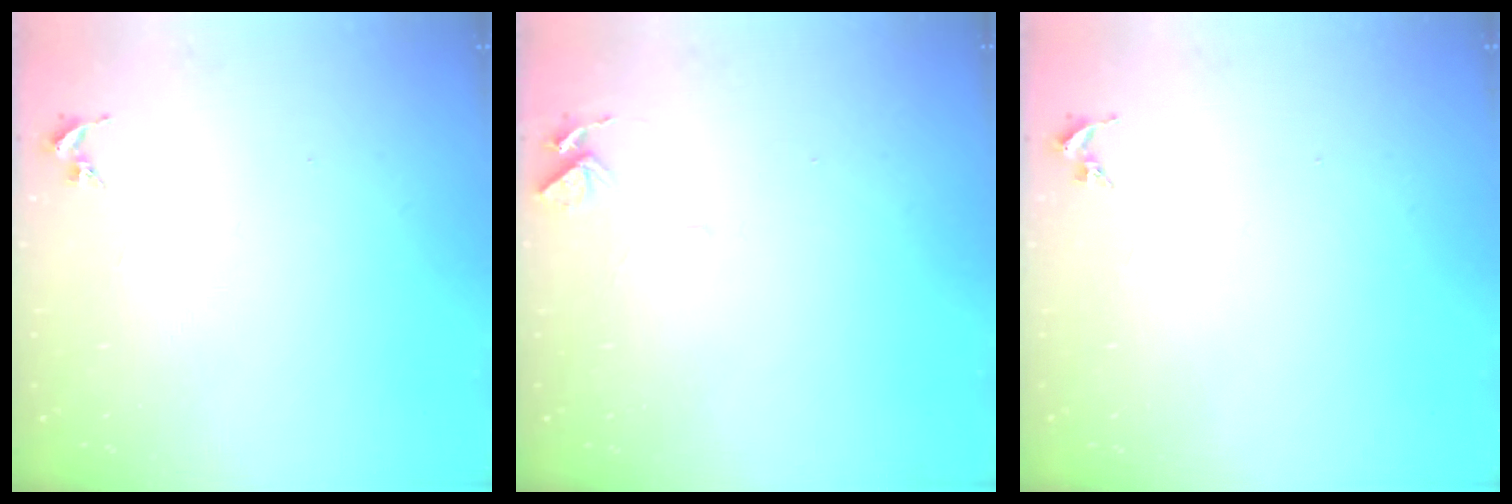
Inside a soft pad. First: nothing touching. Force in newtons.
{"total": 4.6, "press": 4.5, "slide": 0.4}
{"total": 0.0}